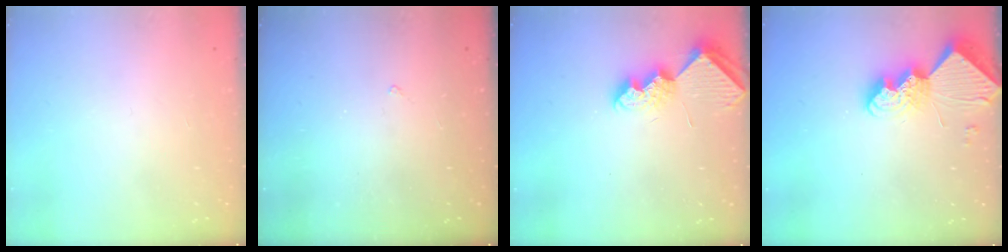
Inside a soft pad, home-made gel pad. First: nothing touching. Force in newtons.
{"total": 2.0, "press": 1.9, "slide": 0.3}
{"total": 8.0, "press": 8.0, "slide": 0.2}
{"total": 9.1, "press": 9.1, "slide": 0.6}